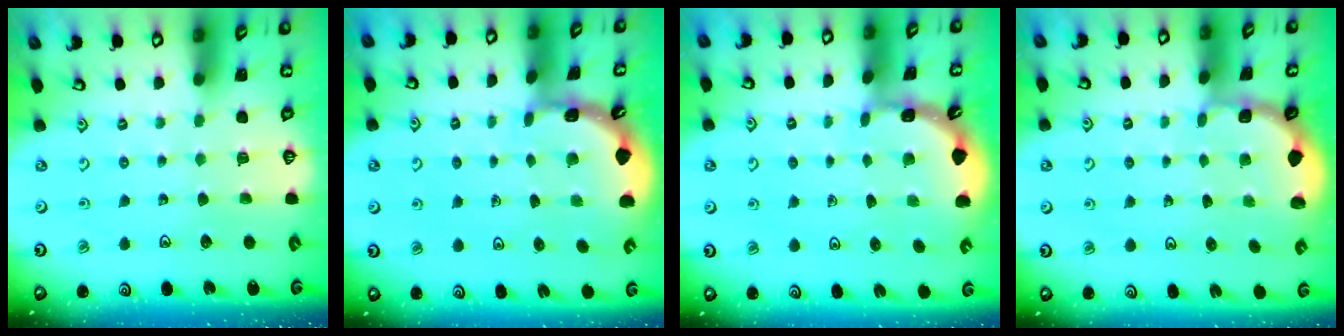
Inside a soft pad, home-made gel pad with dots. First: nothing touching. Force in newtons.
{"total": 1.6, "press": 1.6, "slide": 0.2}
{"total": 1.7, "press": 1.7, "slide": 0.1}
{"total": 1.4, "press": 1.3, "slide": 0.3}